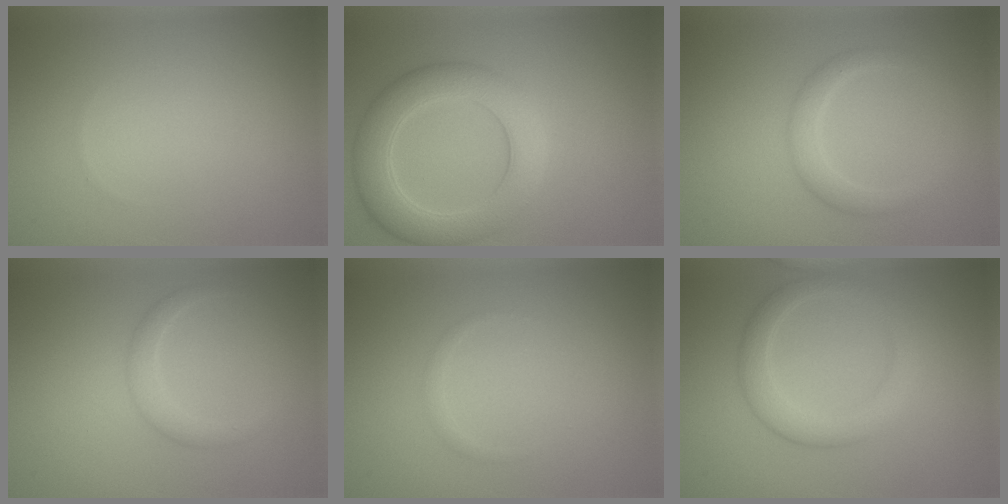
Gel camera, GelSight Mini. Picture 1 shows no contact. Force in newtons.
{"total": 6.1, "press": 6.1, "slide": 0.2}
{"total": 2.2, "press": 2.2, "slide": 0.0}
{"total": 1.7, "press": 1.7, "slide": 0.2}
{"total": 0.6, "press": 0.6, "slide": 0.1}
{"total": 3.3, "press": 3.3, "slide": 0.3}